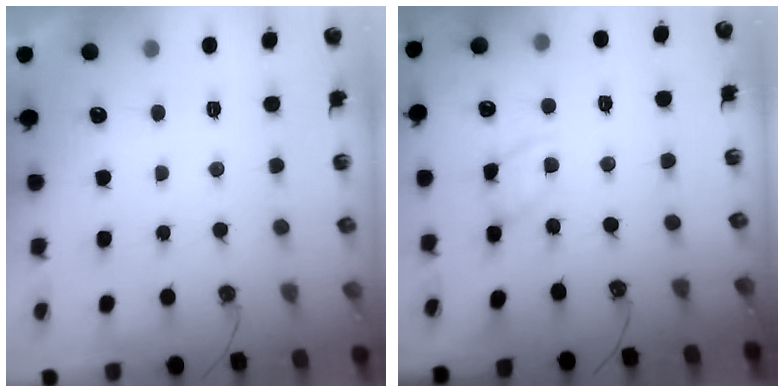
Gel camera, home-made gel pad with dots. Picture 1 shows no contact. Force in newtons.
{"total": 7.2, "press": 7.2, "slide": 0.5}